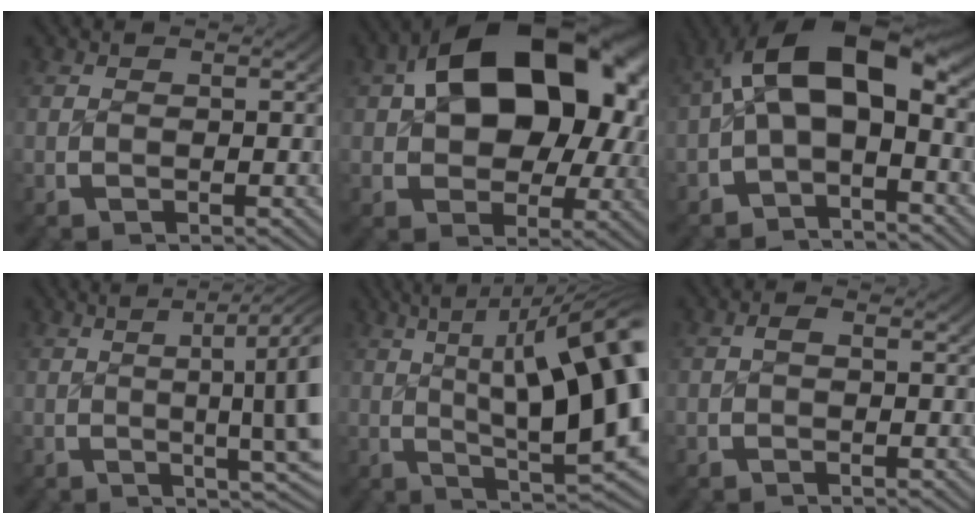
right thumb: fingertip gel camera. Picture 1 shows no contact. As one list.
[{"total": 14.7, "force": [2.6, 9.4, 10.9], "torque": [-0.195, -0.025, 0.063]}, {"total": 9.9, "force": [0.2, 6.0, 7.9], "torque": [-0.144, -0.006, -0.001]}, {"total": 7.9, "force": [1.6, 2.3, 7.4], "torque": [-0.086, 0.014, 0.014]}, {"total": 15.7, "force": [1.9, 7.6, 13.5], "torque": [-0.170, -0.015, 0.031]}, {"total": 0.5, "force": [-0.1, 0.3, 0.4], "torque": [0.000, 0.005, -0.006]}]